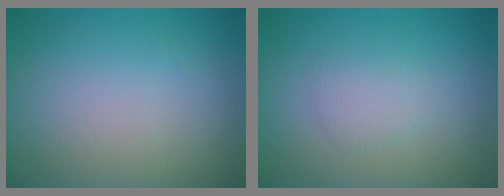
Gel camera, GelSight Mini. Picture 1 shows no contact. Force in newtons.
{"total": 1.5, "press": 1.5, "slide": 0.0}